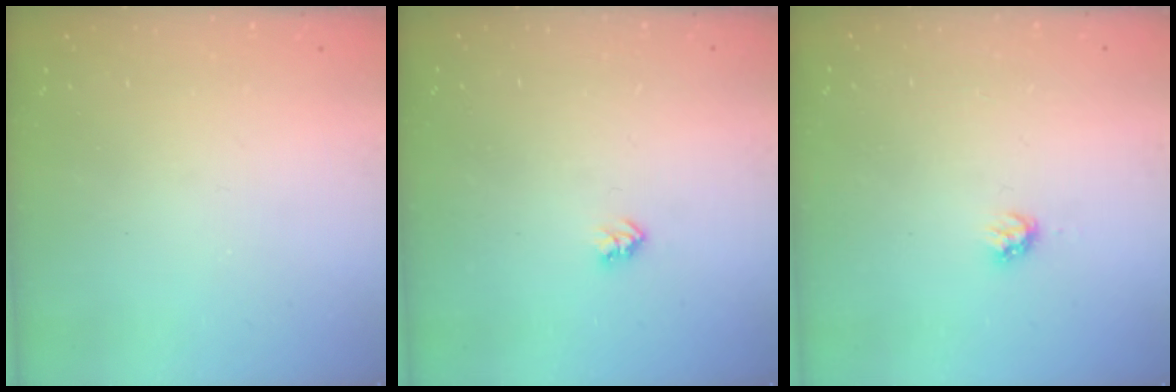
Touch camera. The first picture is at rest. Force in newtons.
{"total": 2.6, "press": 2.6, "slide": 0.4}
{"total": 2.8, "press": 2.8, "slide": 0.2}